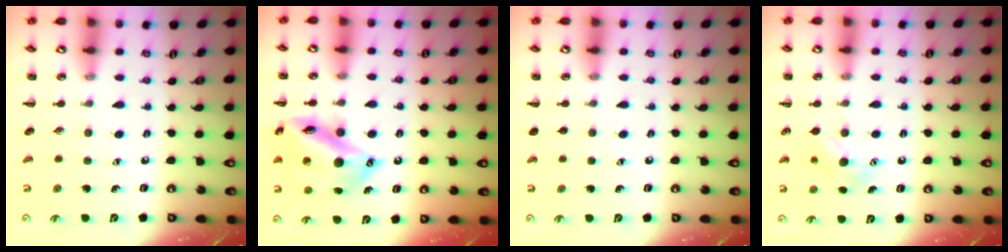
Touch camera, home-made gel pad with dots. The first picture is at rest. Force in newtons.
{"total": 17.0, "press": 16.7, "slide": 3.4}
{"total": 0.0}
{"total": 5.1, "press": 4.9, "slide": 1.4}